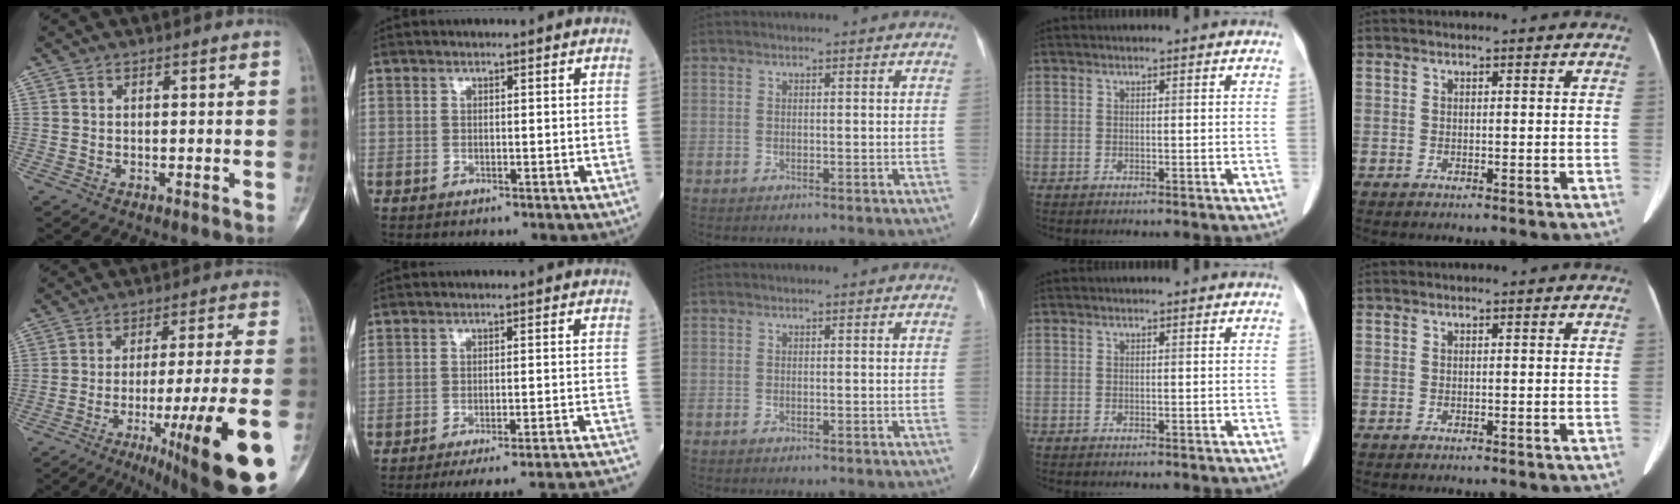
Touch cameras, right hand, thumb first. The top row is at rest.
{"thumb": {"total": 23.0, "force": [-9.8, 2.0, 20.7], "torque": [-0.249, 0.025, -0.140]}, "index": {"total": 22.4, "force": [-21.4, -1.7, 6.6], "torque": [-0.034, -0.021, -0.262]}}